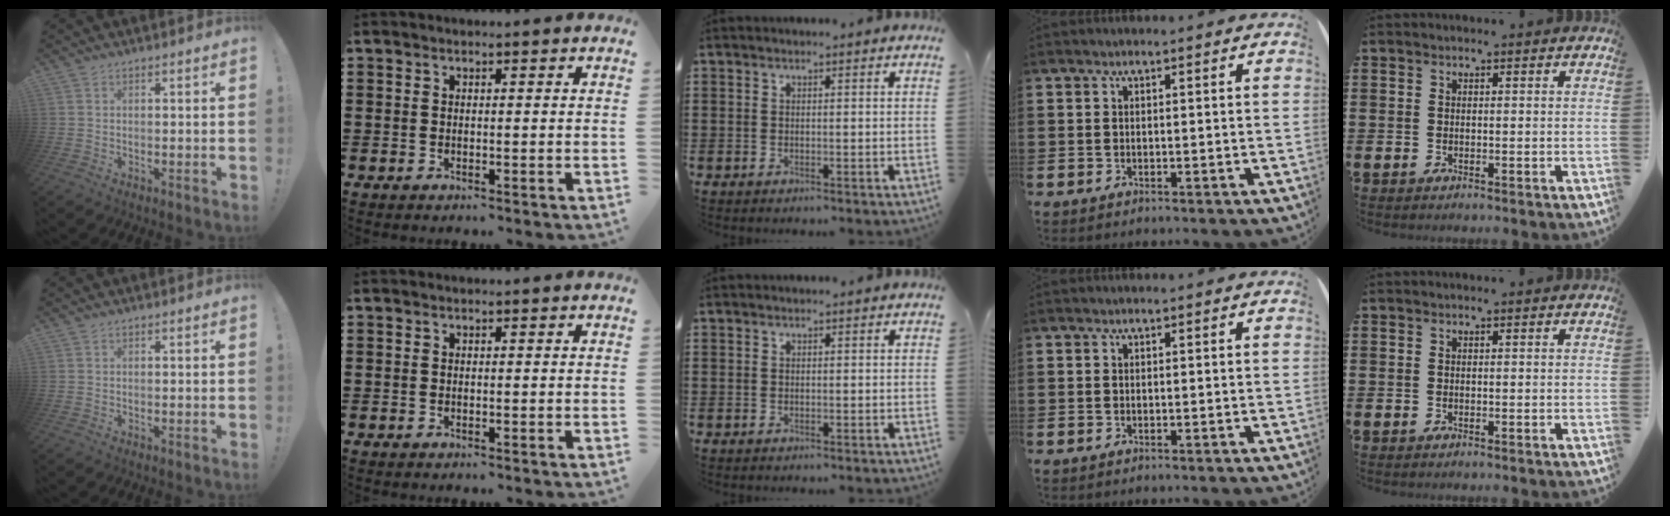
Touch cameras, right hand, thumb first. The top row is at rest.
{}